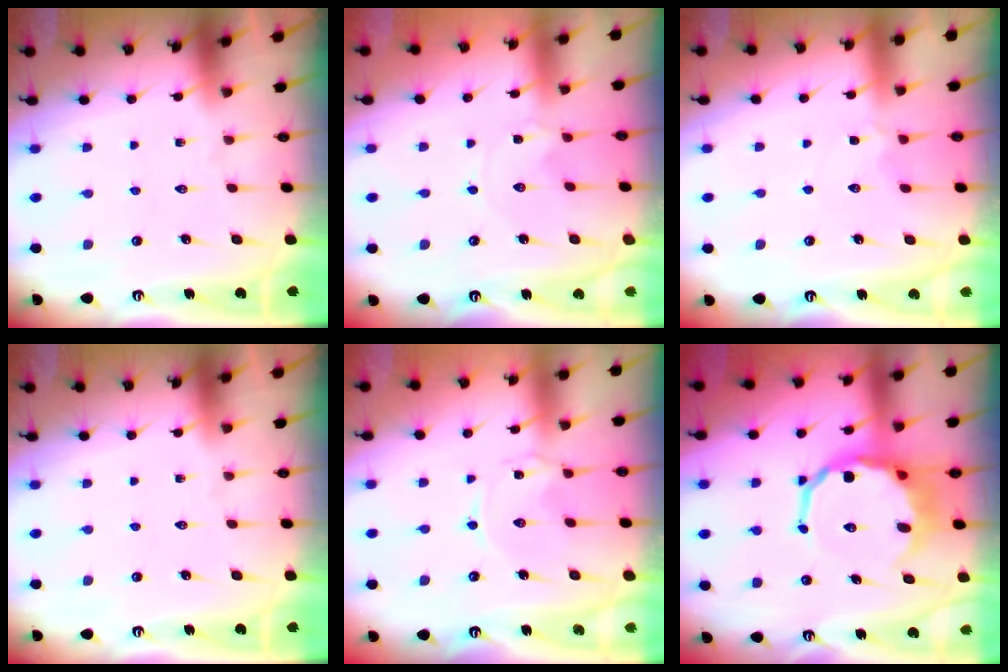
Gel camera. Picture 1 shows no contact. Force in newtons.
{"total": 0.0}
{"total": 1.9, "press": 1.8, "slide": 0.5}
{"total": 0.0}
{"total": 0.6, "press": 0.6, "slide": 0.2}
{"total": 11.4, "press": 11.1, "slide": 2.8}